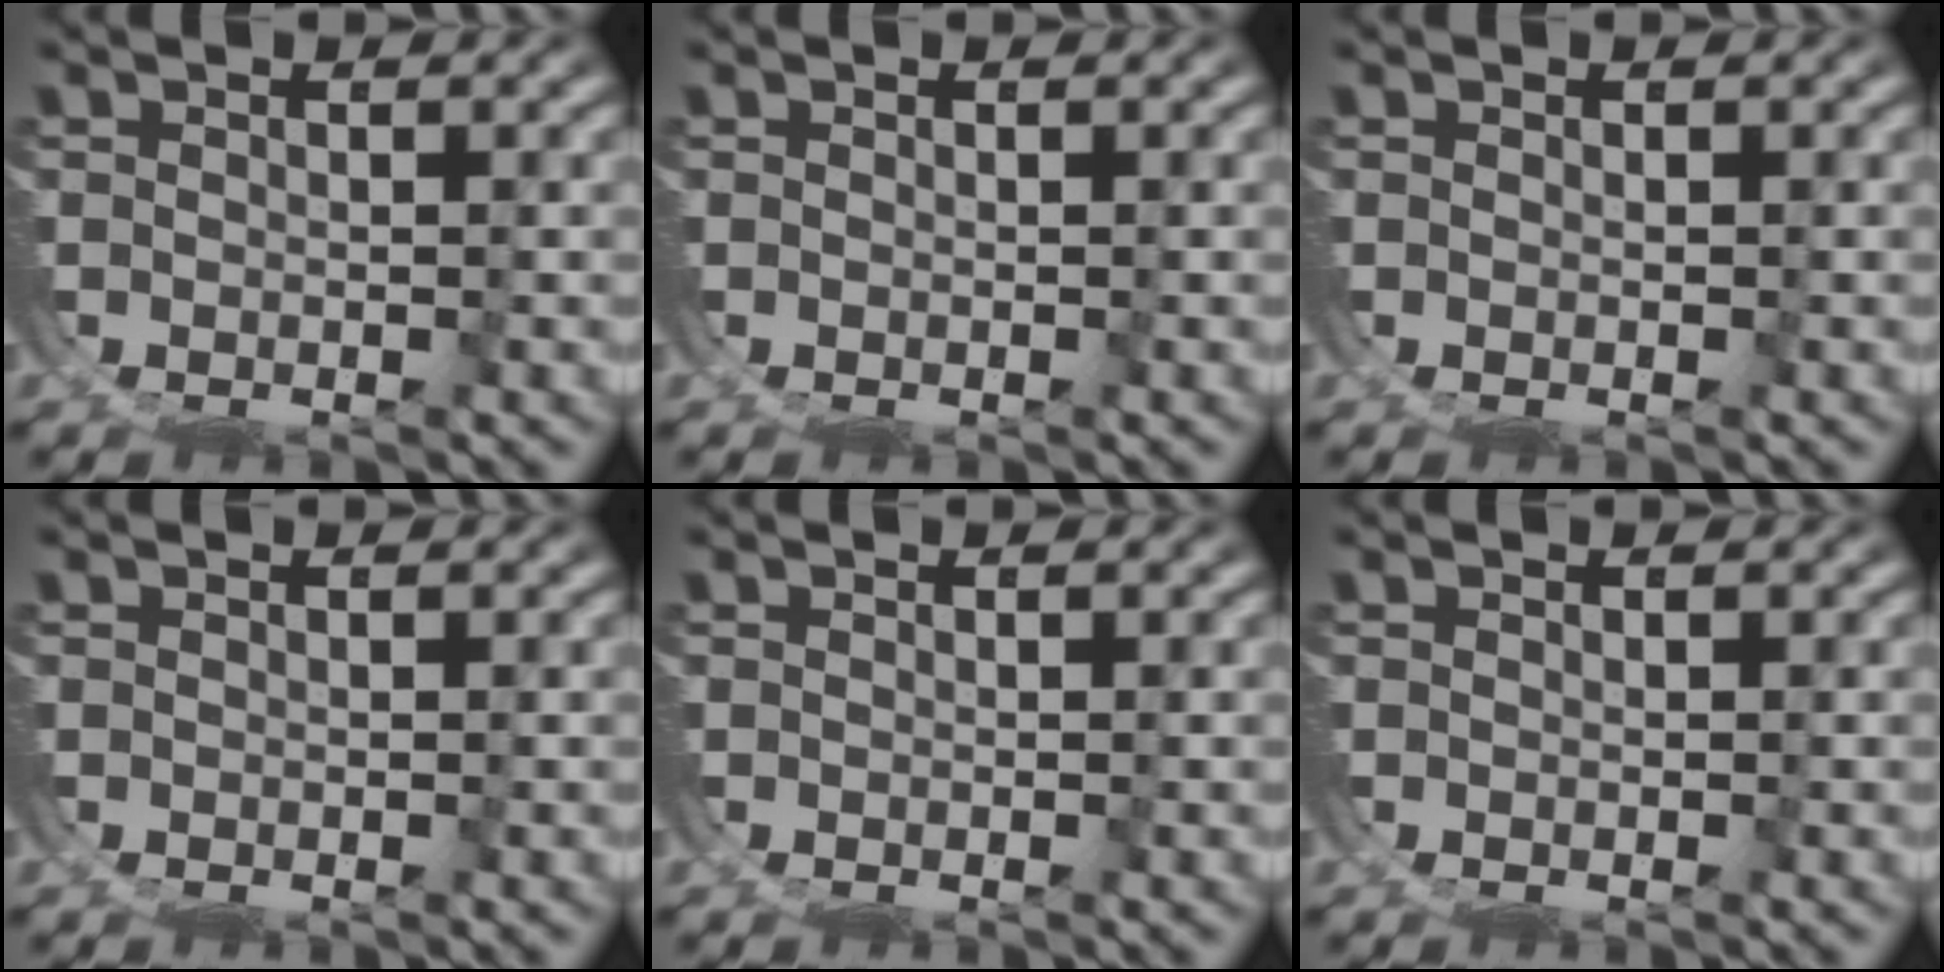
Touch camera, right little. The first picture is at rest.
{"total": 0.0}
{"total": 0.0}
{"total": 0.0}
{"total": 0.0}
{"total": 0.0}